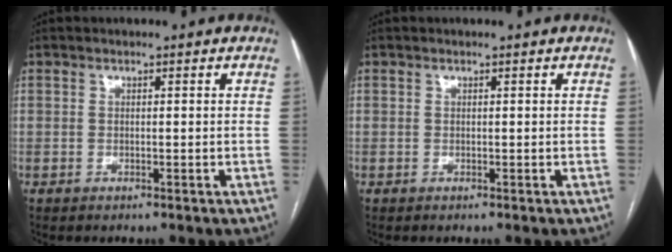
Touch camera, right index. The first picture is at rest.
{"total": 0.0}